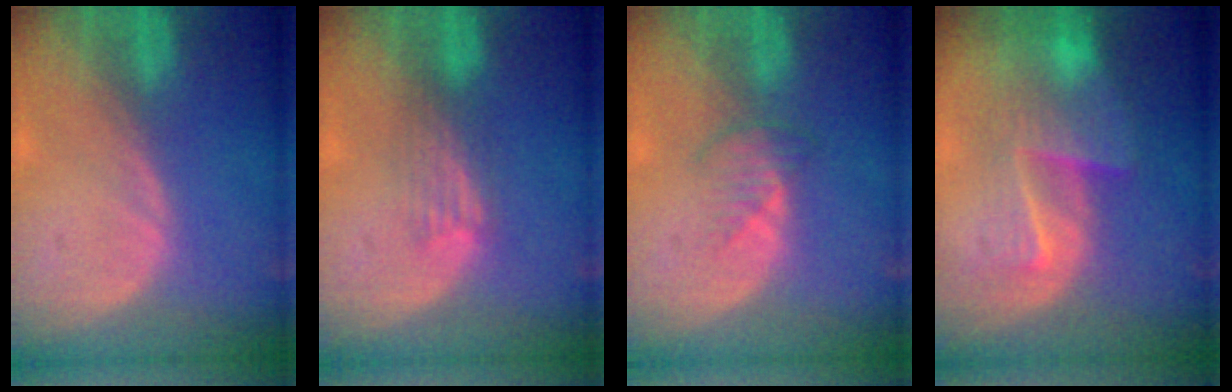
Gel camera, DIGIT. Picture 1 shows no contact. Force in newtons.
{"total": 3.1, "press": 2.9, "slide": 1.1}
{"total": 2.8, "press": 2.7, "slide": 0.8}
{"total": 6.8, "press": 6.8, "slide": 0.4}